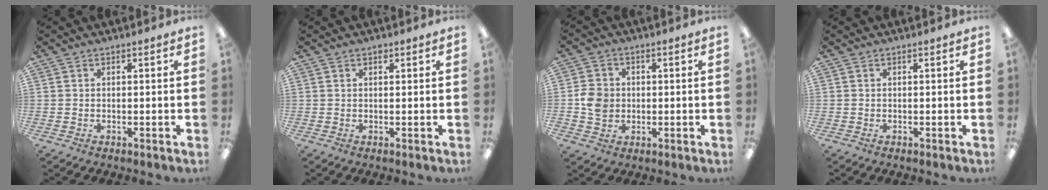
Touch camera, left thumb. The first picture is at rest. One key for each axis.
{"total": 0.8, "fx": 0.6, "fy": 0.5, "fz": 0.3, "tx": -0.007, "ty": 0.003, "tz": 0.010}
{"total": 6.1, "fx": -0.5, "fy": 5.5, "fz": 2.7, "tx": -0.045, "ty": 0.006, "tz": -0.009}
{"total": 0.0}